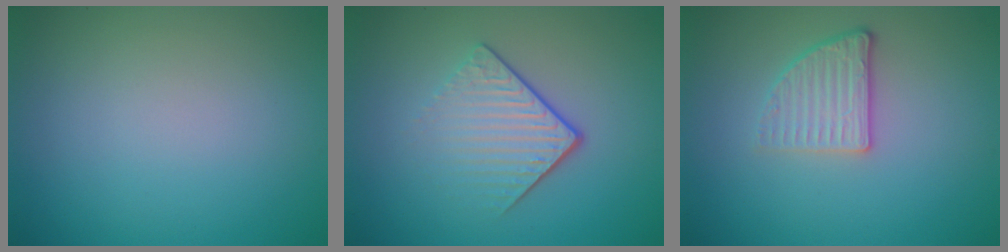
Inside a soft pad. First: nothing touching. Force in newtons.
{"total": 4.2, "press": 2.5, "slide": 3.4}
{"total": 2.8, "press": 2.3, "slide": 1.6}